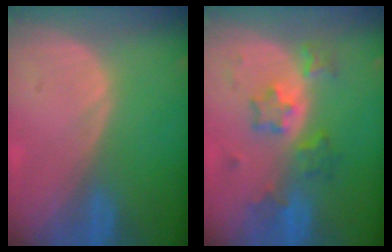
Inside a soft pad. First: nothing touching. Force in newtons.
{"total": 6.2, "press": 5.9, "slide": 1.7}